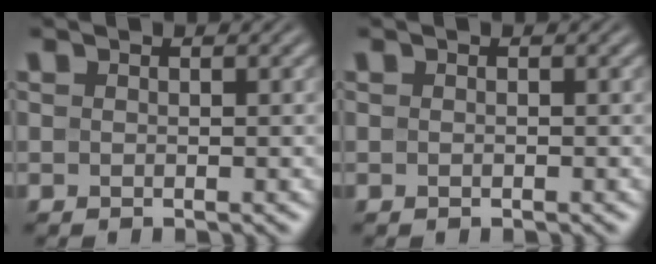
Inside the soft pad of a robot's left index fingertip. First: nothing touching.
{"total": 0.0}